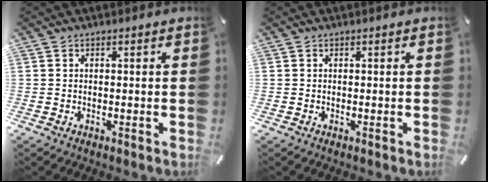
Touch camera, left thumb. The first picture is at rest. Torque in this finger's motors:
{"motor_torque": [-0.04, 0.03, -0.02, -0.02, 0.00]}